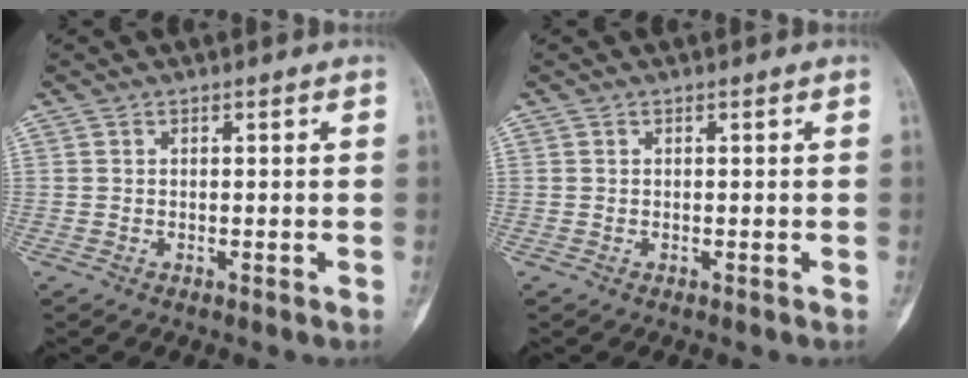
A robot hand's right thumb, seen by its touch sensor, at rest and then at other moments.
{"total": 0.0}